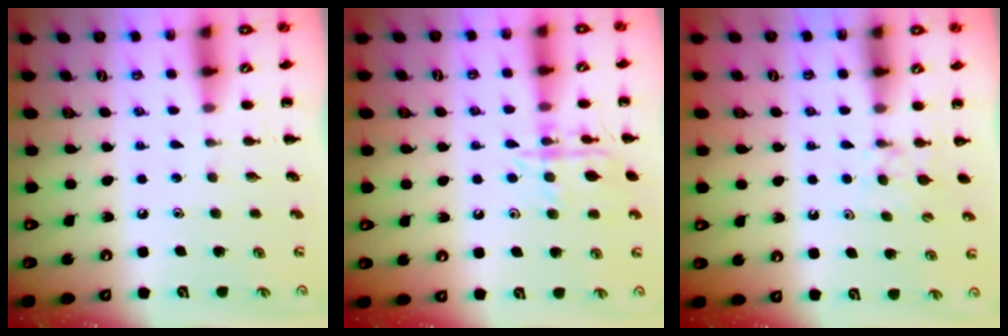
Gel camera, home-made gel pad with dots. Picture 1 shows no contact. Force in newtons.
{"total": 12.5, "press": 12.5, "slide": 0.7}
{"total": 4.5, "press": 4.3, "slide": 1.4}